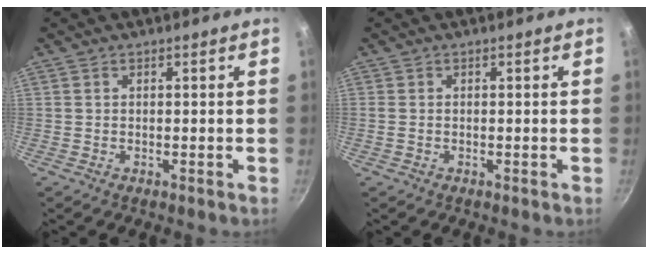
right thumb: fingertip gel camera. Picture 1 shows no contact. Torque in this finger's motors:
{"motor_torque": [0.39, -0.14, -0.27, 0.16, -0.07]}